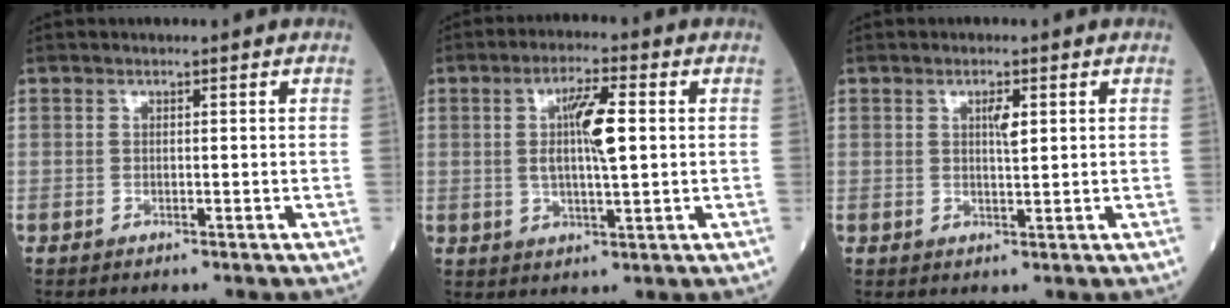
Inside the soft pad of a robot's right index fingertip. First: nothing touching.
{"total": 7.4, "force": [1.0, 1.1, 7.2], "torque": [-0.131, 0.006, 0.019]}
{"total": 2.4, "force": [0.9, 0.5, 2.1], "torque": [-0.038, -0.001, 0.015]}